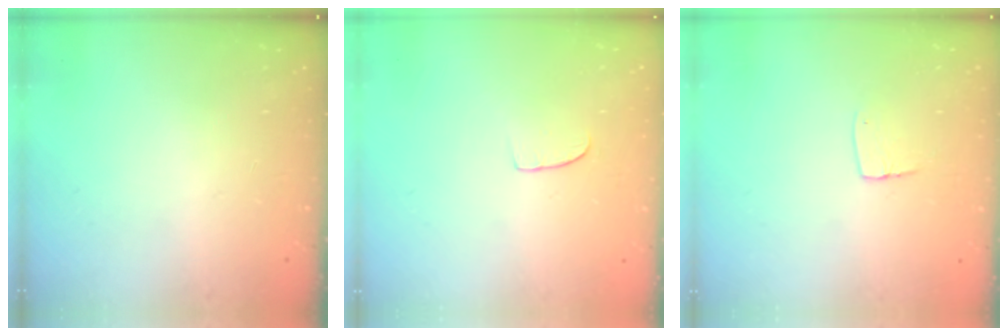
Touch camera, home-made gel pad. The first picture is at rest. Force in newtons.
{"total": 5.2, "press": 5.2, "slide": 0.3}
{"total": 5.3, "press": 5.3, "slide": 0.4}